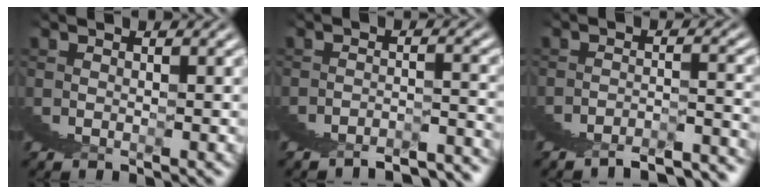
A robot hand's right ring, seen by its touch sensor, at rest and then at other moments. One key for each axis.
{"total": 2.5, "fx": -2.5, "fy": 0.0, "fz": 0.3, "tx": 0.024, "ty": 0.007, "tz": -0.050}
{"total": 2.6, "fx": -2.5, "fy": -0.2, "fz": 0.6, "tx": 0.015, "ty": 0.007, "tz": -0.051}